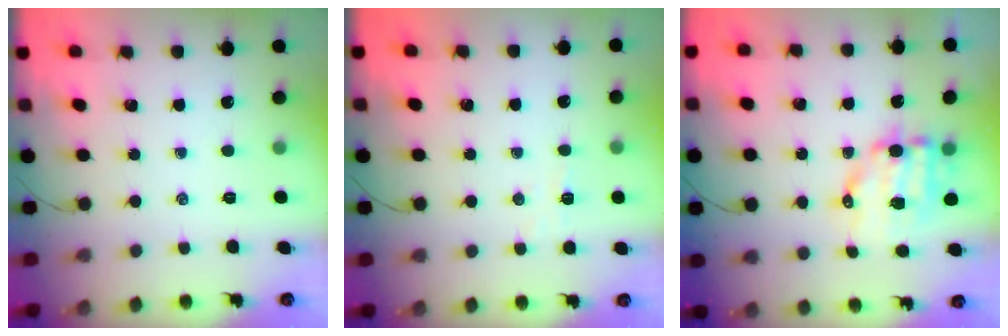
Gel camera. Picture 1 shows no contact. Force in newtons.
{"total": 2.9, "press": 2.7, "slide": 0.8}
{"total": 10.1, "press": 9.9, "slide": 2.2}